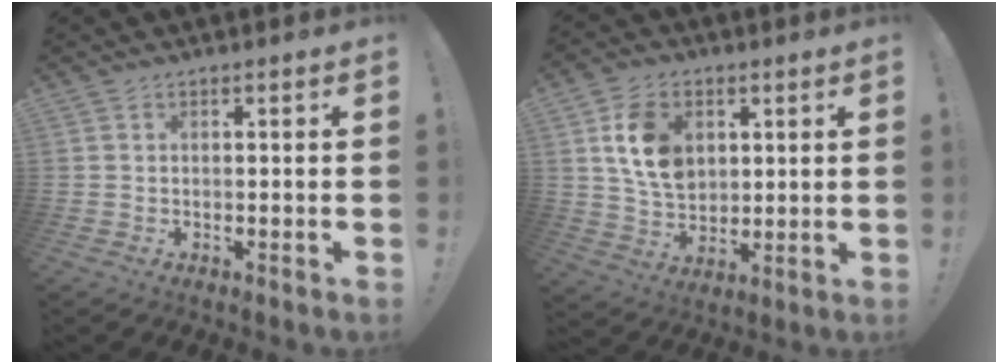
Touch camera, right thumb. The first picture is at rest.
{"total": 14.0, "force": [4.6, 10.5, 8.0], "torque": [-0.125, -0.004, 0.092]}